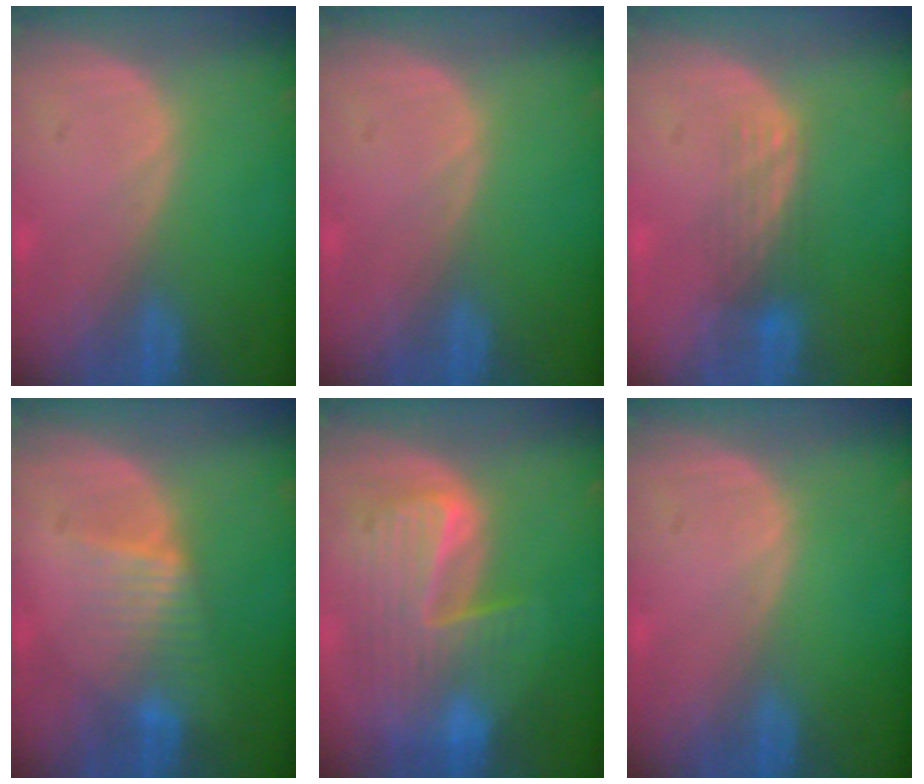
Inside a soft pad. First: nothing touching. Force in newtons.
{"total": 0.0}
{"total": 3.6, "press": 3.0, "slide": 2.0}
{"total": 4.5, "press": 4.5, "slide": 0.5}
{"total": 9.8, "press": 8.5, "slide": 4.9}
{"total": 0.0}